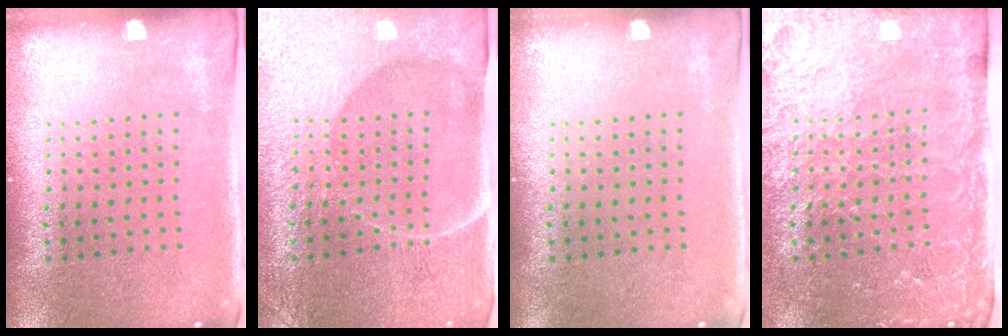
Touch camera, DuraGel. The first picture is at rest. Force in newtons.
{"total": 4.7, "press": 4.4, "slide": 1.6}
{"total": 0.0}
{"total": 4.1, "press": 3.6, "slide": 2.0}